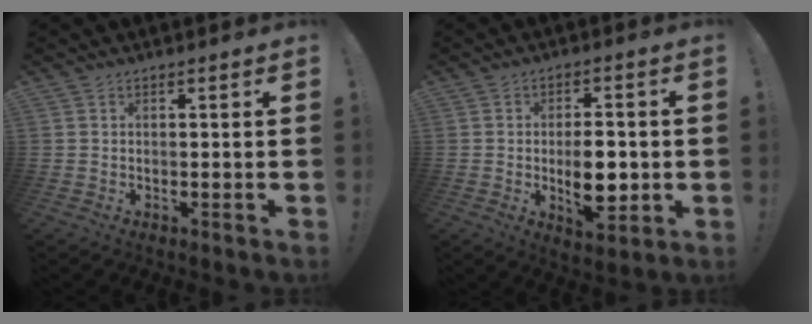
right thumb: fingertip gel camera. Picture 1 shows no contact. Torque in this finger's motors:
{"motor_torque": [-0.09, 0.33, 0.07, 0.00, 0.09]}